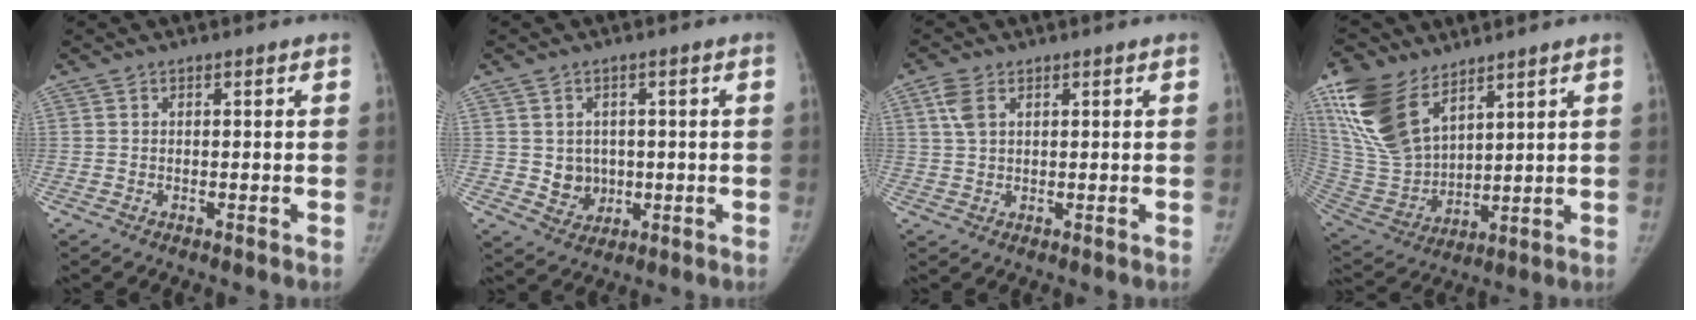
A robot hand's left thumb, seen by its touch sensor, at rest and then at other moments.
{"total": 4.8, "force": [0.1, 4.3, 2.0], "torque": [-0.006, -0.009, 0.011]}
{"total": 4.2, "force": [1.9, 2.5, 2.9], "torque": [-0.066, 0.003, 0.043]}
{"total": 19.4, "force": [11.6, 10.2, 11.7], "torque": [-0.245, -0.045, 0.241]}